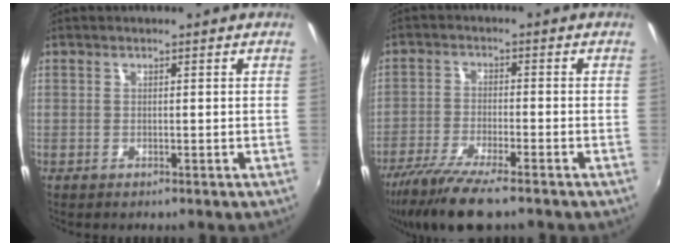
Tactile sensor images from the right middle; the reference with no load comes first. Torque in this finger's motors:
{"motor_torque": [1.09, -1.06, 0.46, 0.17]}